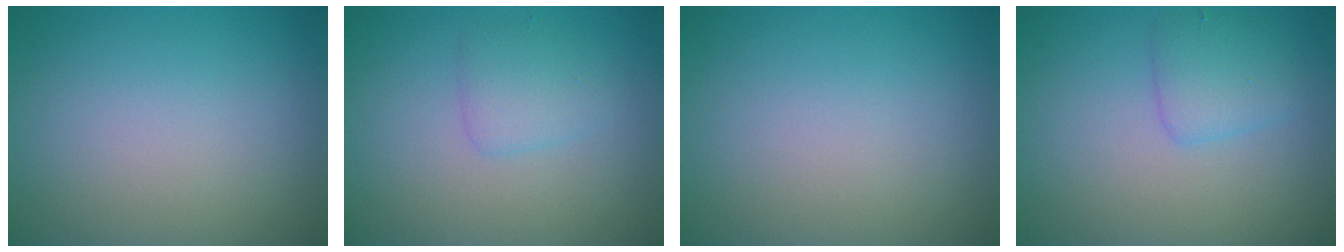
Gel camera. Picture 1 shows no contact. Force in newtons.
{"total": 1.9, "press": 1.9, "slide": 0.1}
{"total": 0.0}
{"total": 2.2, "press": 2.2, "slide": 0.2}